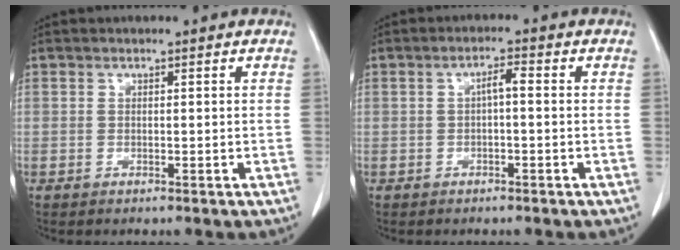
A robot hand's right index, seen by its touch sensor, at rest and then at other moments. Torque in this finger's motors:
{"motor_torque": [0.36, -0.05, 0.01, 0.04]}